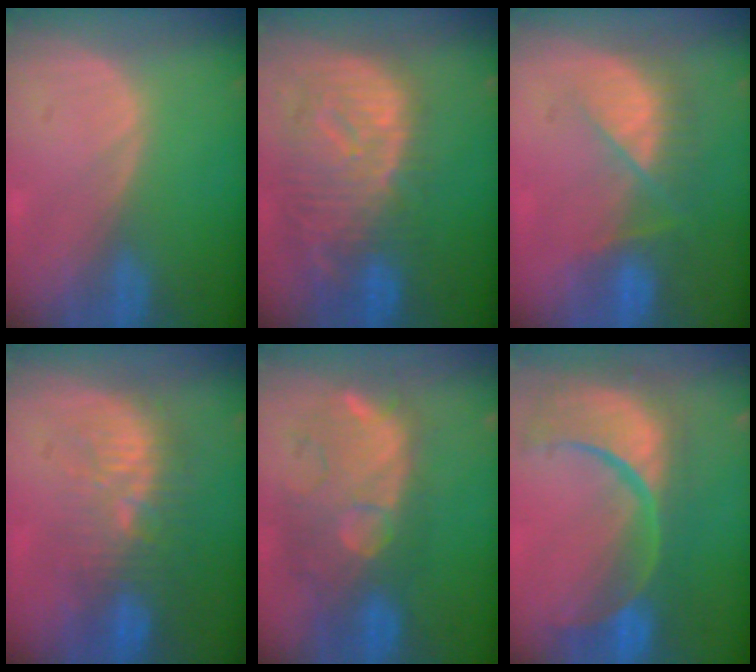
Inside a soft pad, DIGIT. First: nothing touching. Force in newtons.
{"total": 12.5, "press": 10.8, "slide": 6.3}
{"total": 7.7, "press": 7.1, "slide": 3.1}
{"total": 9.7, "press": 9.1, "slide": 3.4}
{"total": 11.3, "press": 10.5, "slide": 4.2}
{"total": 13.9, "press": 11.0, "slide": 8.5}